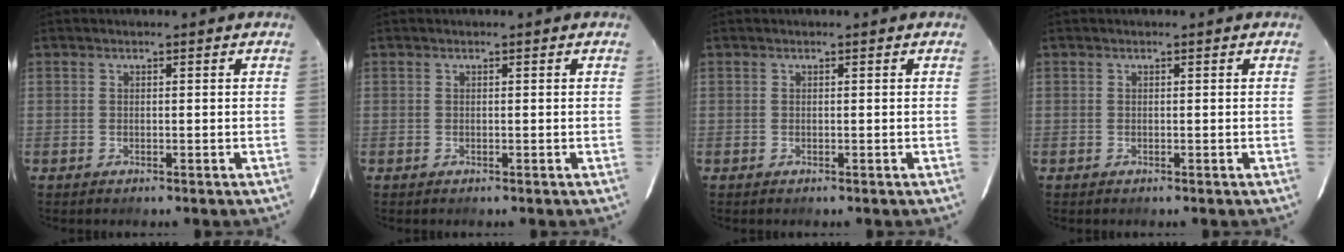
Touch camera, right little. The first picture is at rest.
{"total": 0.0}
{"total": 0.0}
{"total": 0.0}